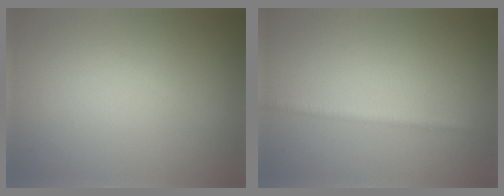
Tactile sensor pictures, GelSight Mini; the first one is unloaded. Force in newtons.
{"total": 1.3, "press": 1.3, "slide": 0.1}